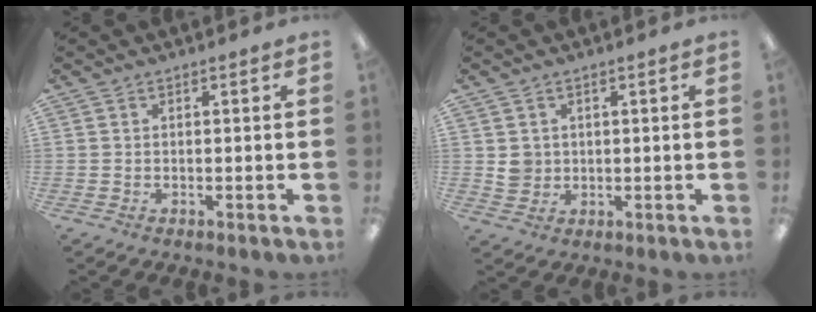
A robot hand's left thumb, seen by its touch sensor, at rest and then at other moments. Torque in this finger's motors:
{"motor_torque": [0.43, 0.41, 0.10, -0.07, 0.05]}